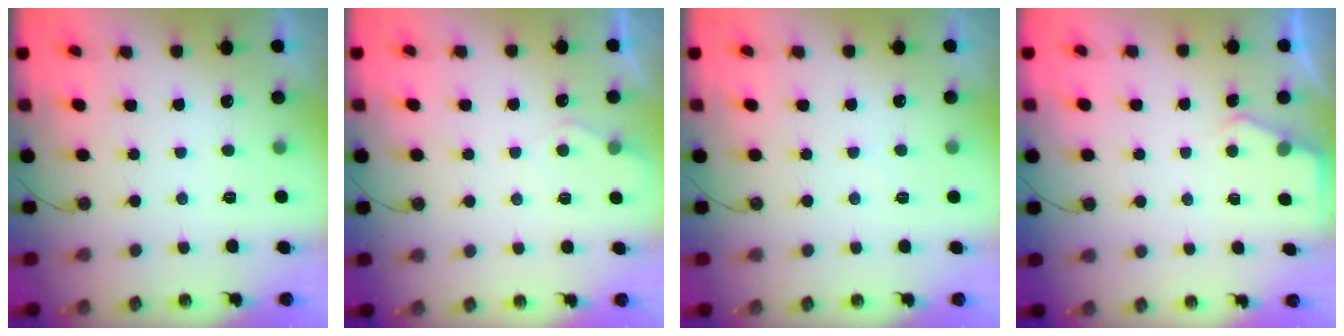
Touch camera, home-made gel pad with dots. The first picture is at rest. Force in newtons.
{"total": 4.3, "press": 4.3, "slide": 0.5}
{"total": 4.9, "press": 4.8, "slide": 0.5}
{"total": 3.9, "press": 3.8, "slide": 0.4}